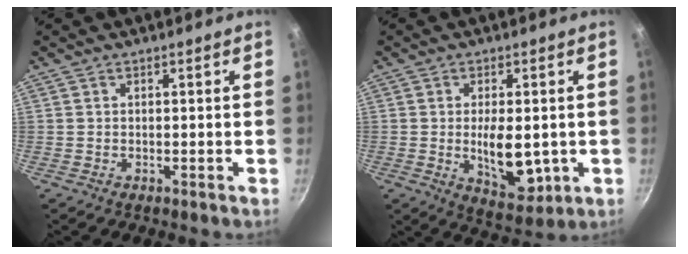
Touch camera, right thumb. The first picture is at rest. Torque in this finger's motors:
{"motor_torque": [1.31, 1.37, 1.28, -0.69, 0.37]}